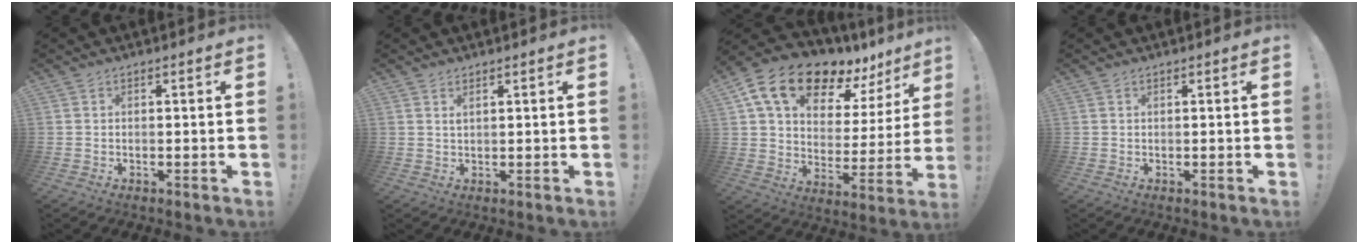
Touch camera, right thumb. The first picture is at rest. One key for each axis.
{"total": 1.0, "fx": 0.7, "fy": 0.2, "fz": 0.7, "tx": -0.013, "ty": -0.001, "tz": 0.013}
{"total": 17.2, "fx": 12.4, "fy": 8.1, "fz": 8.7, "tx": -0.154, "ty": -0.088, "tz": 0.221}
{"total": 0.0}